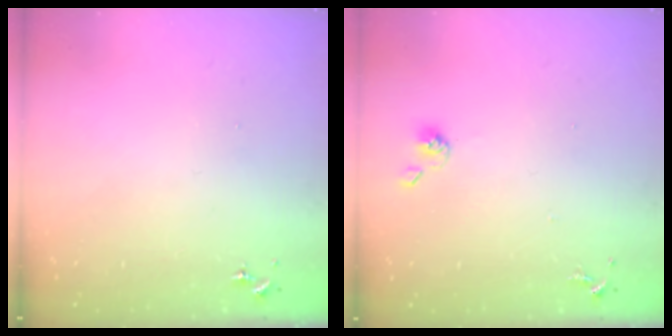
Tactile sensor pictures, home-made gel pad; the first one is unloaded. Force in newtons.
{"total": 5.5, "press": 5.4, "slide": 0.9}